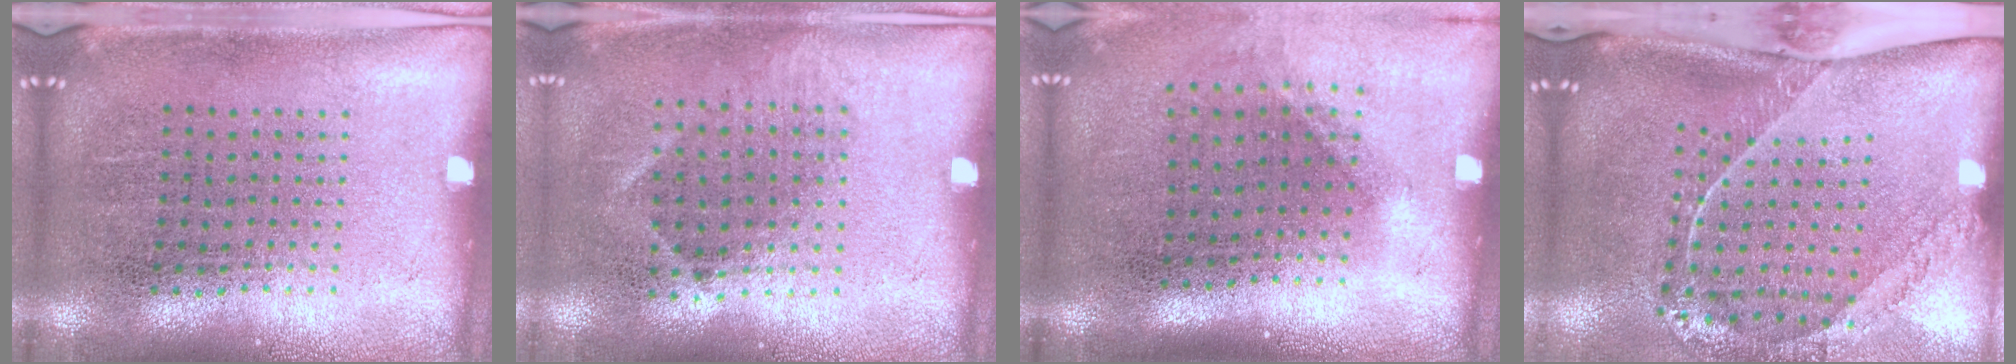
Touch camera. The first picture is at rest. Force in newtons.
{"total": 1.1, "press": 0.9, "slide": 0.7}
{"total": 1.3, "press": 0.9, "slide": 0.9}
{"total": 2.5, "press": 1.8, "slide": 1.8}